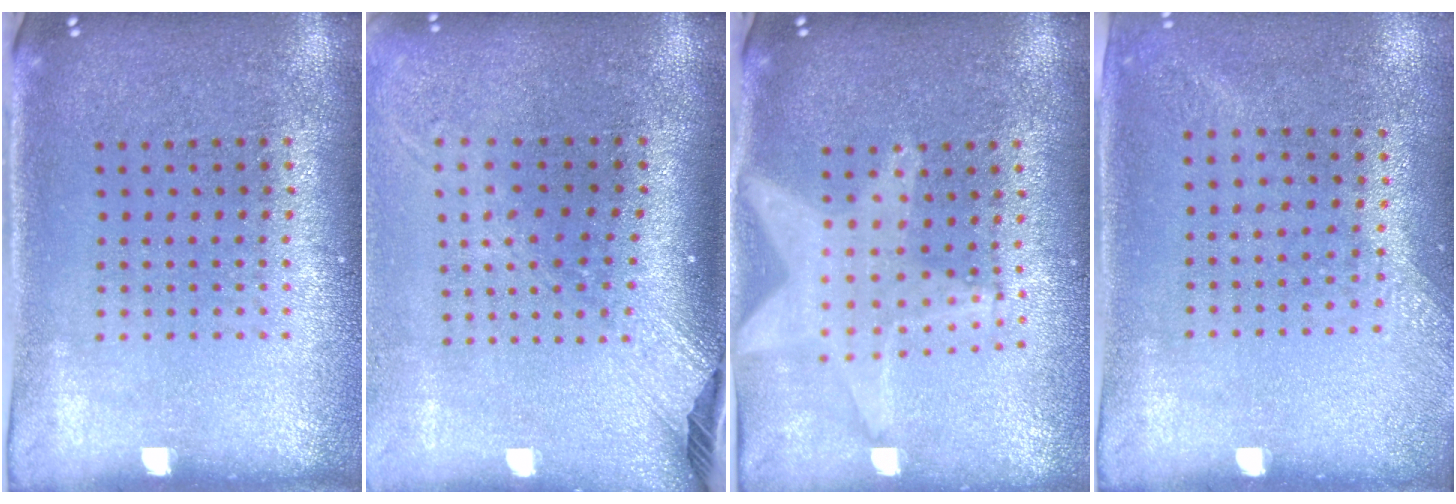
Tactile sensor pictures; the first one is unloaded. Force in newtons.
{"total": 2.5, "press": 1.9, "slide": 1.7}
{"total": 2.1, "press": 1.7, "slide": 1.2}
{"total": 1.3, "press": 1.0, "slide": 0.8}